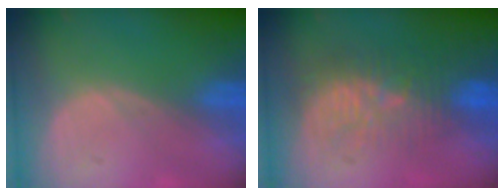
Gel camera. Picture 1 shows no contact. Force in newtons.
{"total": 9.7, "press": 8.9, "slide": 3.8}